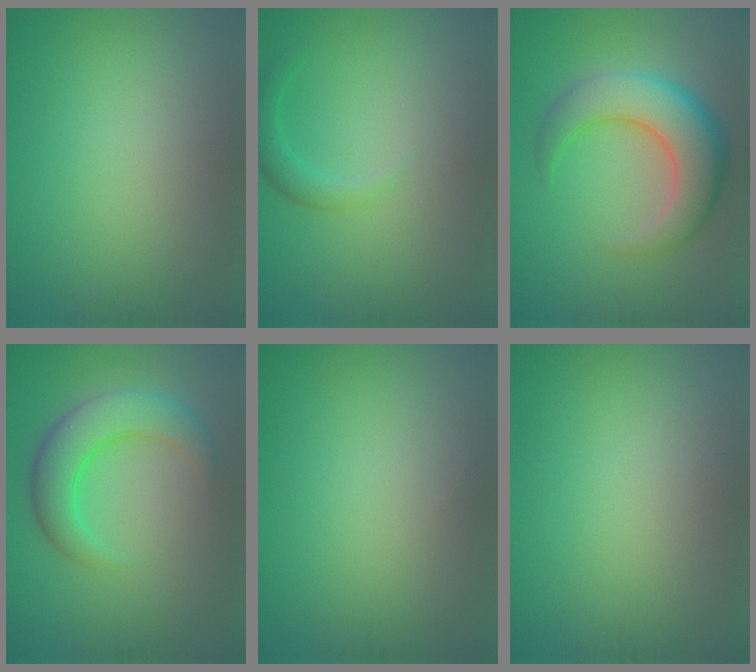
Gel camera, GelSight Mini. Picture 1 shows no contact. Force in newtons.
{"total": 1.9, "press": 1.9, "slide": 0.1}
{"total": 7.8, "press": 7.8, "slide": 0.4}
{"total": 5.7, "press": 5.7, "slide": 0.1}
{"total": 0.0}
{"total": 0.0}